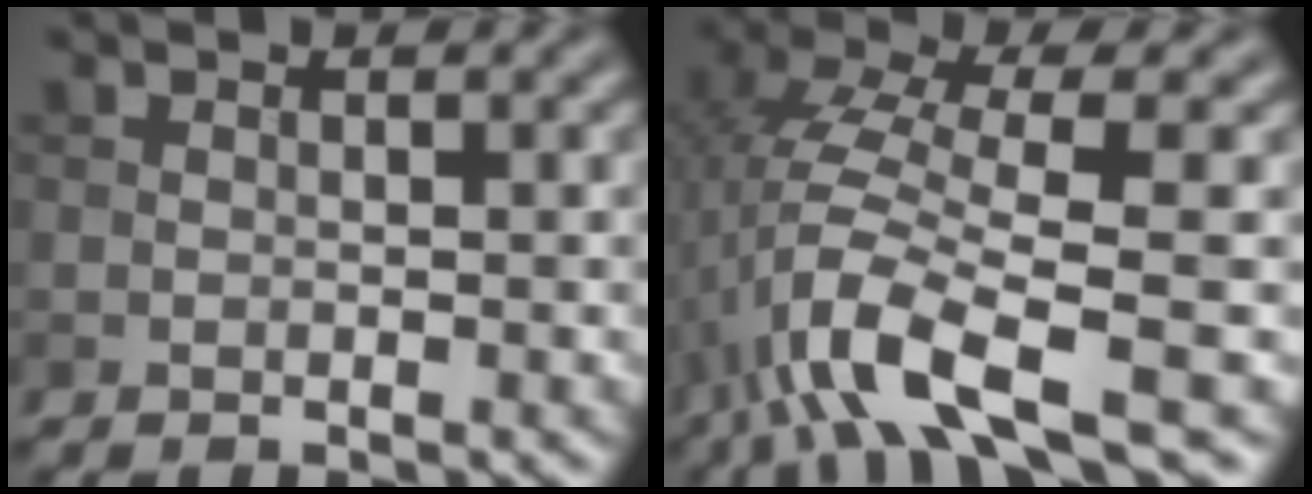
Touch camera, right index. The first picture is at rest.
{"total": 8.9, "force": [-3.3, 2.1, 8.0], "torque": [-0.149, 0.011, -0.071]}